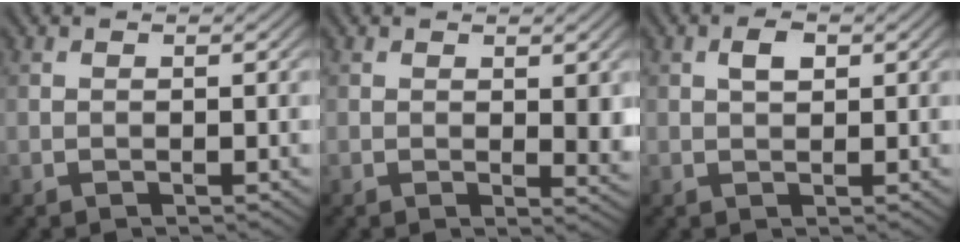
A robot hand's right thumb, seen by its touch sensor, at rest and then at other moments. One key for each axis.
{"total": 2.9, "fx": 0.9, "fy": 1.1, "fz": 2.6, "tx": -0.038, "ty": -0.006, "tz": 0.018}
{"total": 2.1, "fx": 0.7, "fy": 1.1, "fz": 1.6, "tx": -0.030, "ty": 0.004, "tz": 0.011}